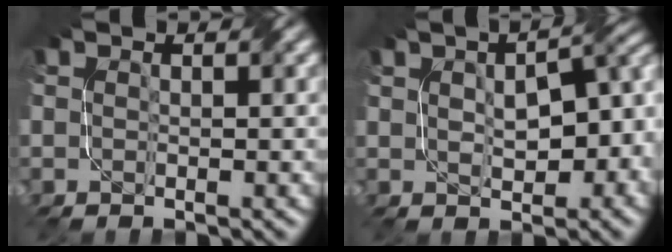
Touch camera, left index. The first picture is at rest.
{"total": 9.3, "force": [0.3, 5.4, 7.5], "torque": [-0.094, 0.007, 0.013]}